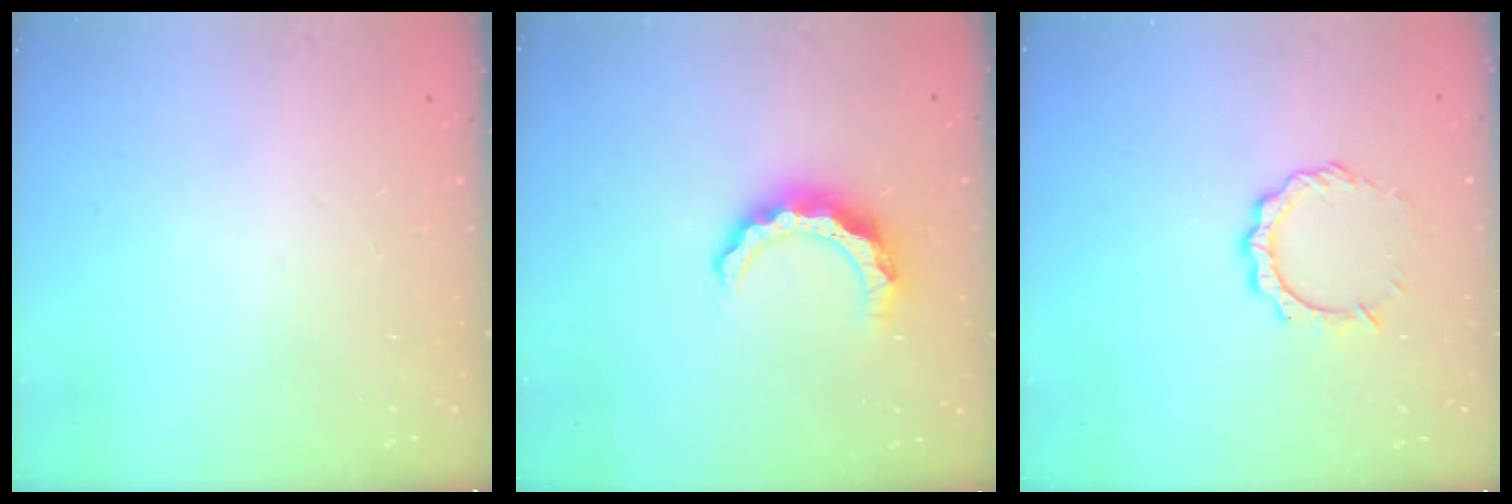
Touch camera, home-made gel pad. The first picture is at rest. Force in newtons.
{"total": 8.2, "press": 8.2, "slide": 0.9}
{"total": 6.9, "press": 6.9, "slide": 0.5}